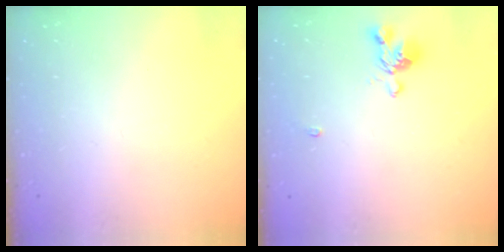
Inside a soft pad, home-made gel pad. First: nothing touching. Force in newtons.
{"total": 1.2, "press": 0.8, "slide": 1.0}